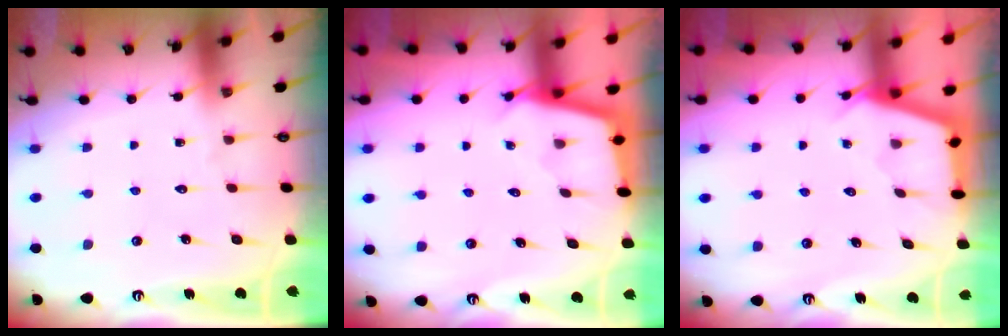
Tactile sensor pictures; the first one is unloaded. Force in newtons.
{"total": 2.3, "press": 2.3, "slide": 0.1}
{"total": 2.8, "press": 2.8, "slide": 0.3}